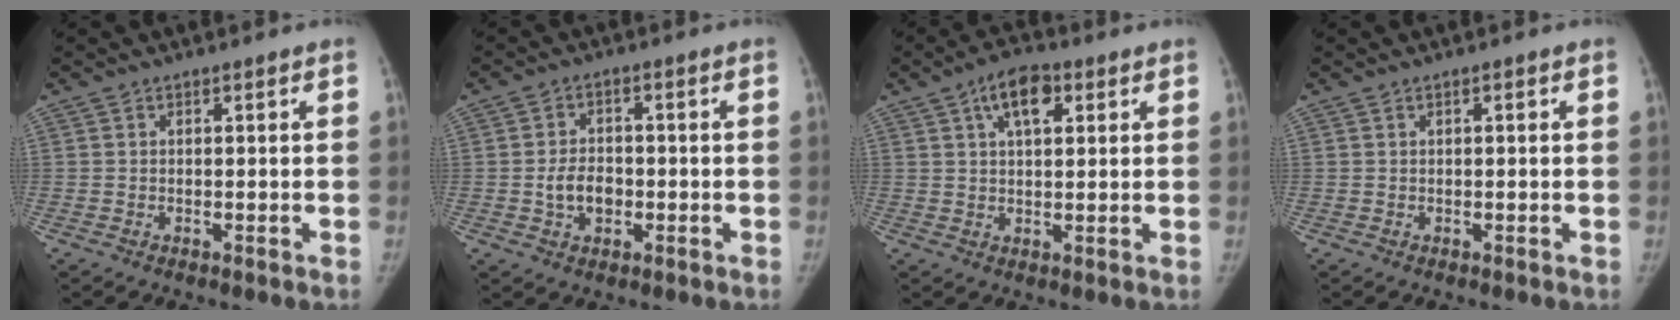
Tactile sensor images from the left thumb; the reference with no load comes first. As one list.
[{"total": 5.3, "force": [-1.2, 3.7, 3.5], "torque": [-0.046, 0.012, -0.023]}, {"total": 7.4, "force": [3.2, 3.7, 5.5], "torque": [-0.077, 0.003, 0.046]}, {"total": 0.5, "force": [0.1, 0.2, 0.5], "torque": [-0.008, 0.002, 0.001]}]